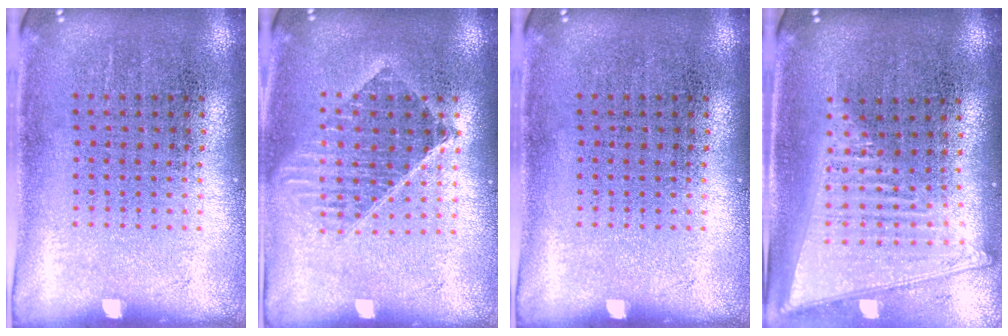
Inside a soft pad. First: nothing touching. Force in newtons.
{"total": 1.4, "press": 1.2, "slide": 0.7}
{"total": 0.0}
{"total": 2.0, "press": 1.7, "slide": 1.0}